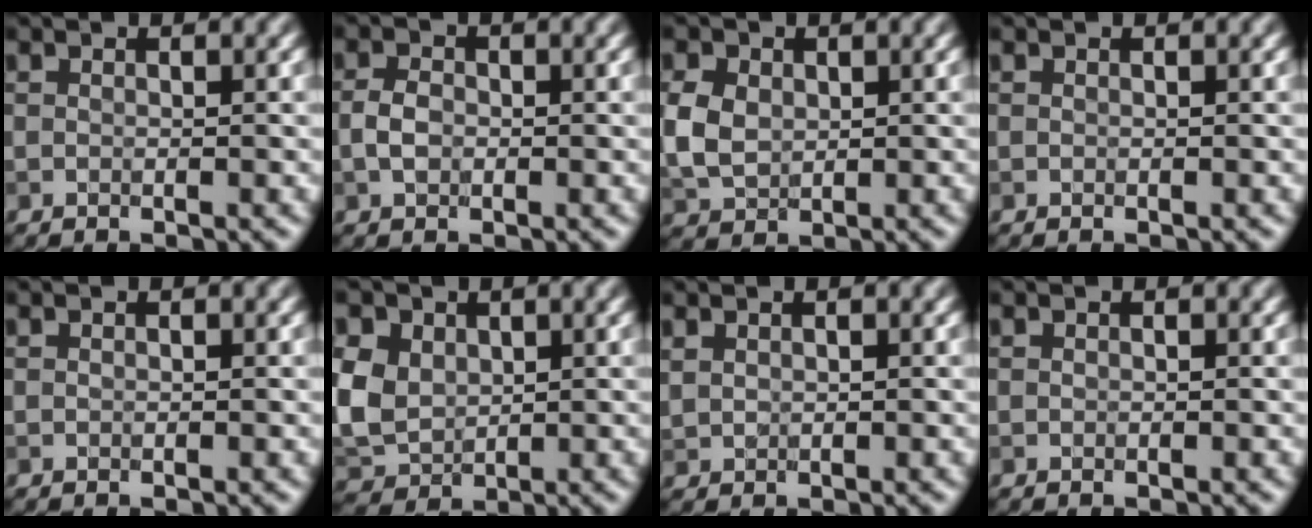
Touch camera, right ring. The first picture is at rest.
{"total": 1.8, "force": [-0.4, 1.3, 1.1], "torque": [-0.025, 0.008, -0.012]}
{"total": 3.7, "force": [0.4, 2.9, 2.2], "torque": [-0.058, 0.007, 0.009]}
{"total": 0.0}
{"total": 0.0}
{"total": 7.3, "force": [1.4, 5.7, 4.4], "torque": [-0.131, 0.019, 0.023]}
{"total": 0.7, "force": [0.5, 0.5, 0.1], "torque": [-0.006, 0.005, 0.016]}
{"total": 0.0}